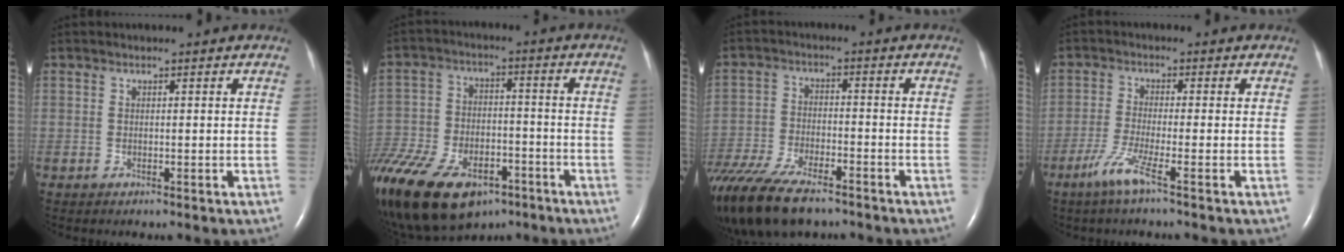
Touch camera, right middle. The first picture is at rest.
{"total": 23.8, "force": [-15.2, 12.2, 13.8], "torque": [-0.332, -0.022, -0.254]}
{"total": 17.1, "force": [-12.9, 5.5, 9.8], "torque": [-0.227, -0.036, -0.224]}
{"total": 4.7, "force": [-2.9, -0.5, 3.6], "torque": [-0.080, -0.013, -0.066]}